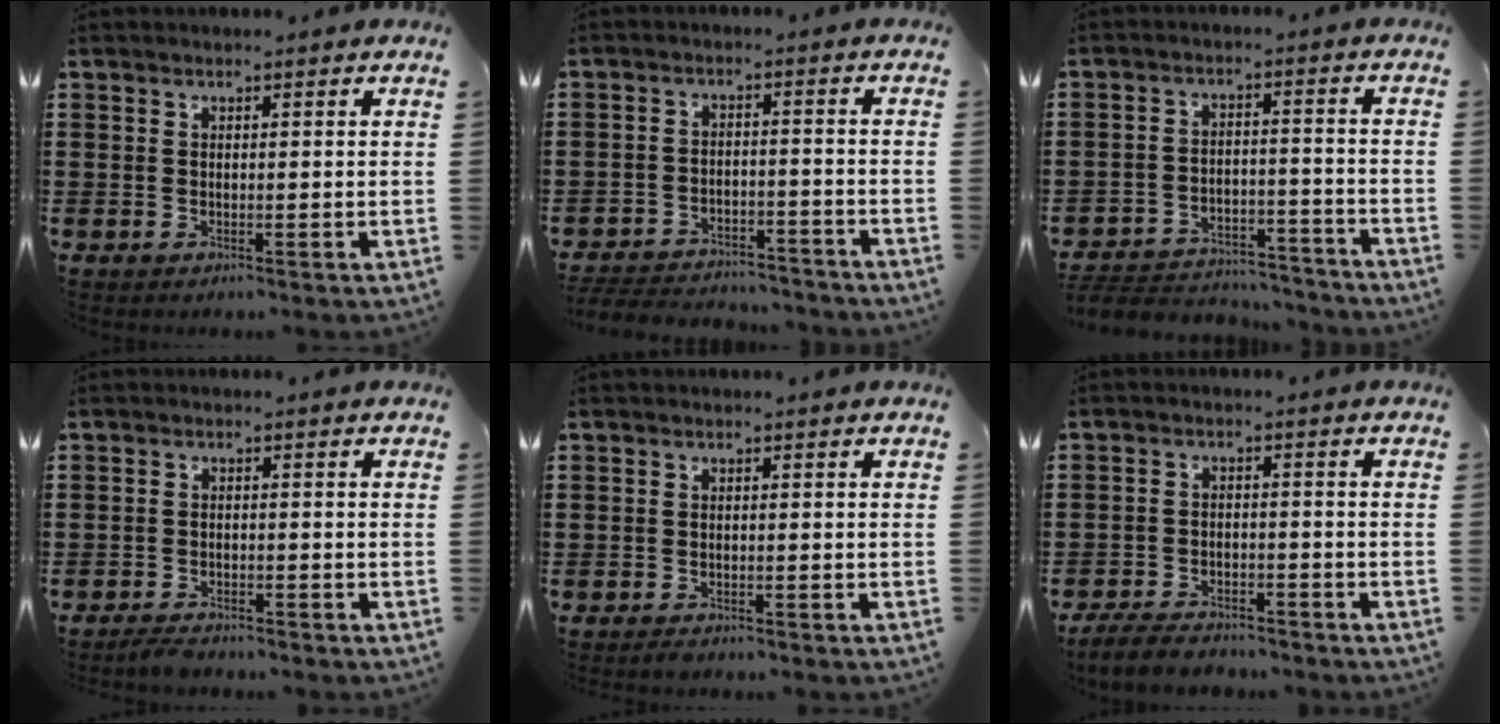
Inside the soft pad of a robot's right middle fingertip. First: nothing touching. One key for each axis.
{"total": 4.8, "fx": -4.7, "fy": 0.9, "fz": 0.1, "tx": -0.008, "ty": 0.010, "tz": -0.100}
{"total": 5.1, "fx": -4.9, "fy": 1.1, "fz": 0.6, "tx": -0.016, "ty": 0.011, "tz": -0.102}
{"total": 2.1, "fx": -2.0, "fy": 0.3, "fz": 0.2, "tx": -0.010, "ty": -0.002, "tz": -0.041}
{"total": 0.8, "fx": -0.8, "fy": 0.2, "fz": 0.1, "tx": -0.005, "ty": -0.001, "tz": -0.017}
{"total": 4.8, "fx": -4.6, "fy": 1.2, "fz": 0.8, "tx": -0.026, "ty": 0.006, "tz": -0.096}